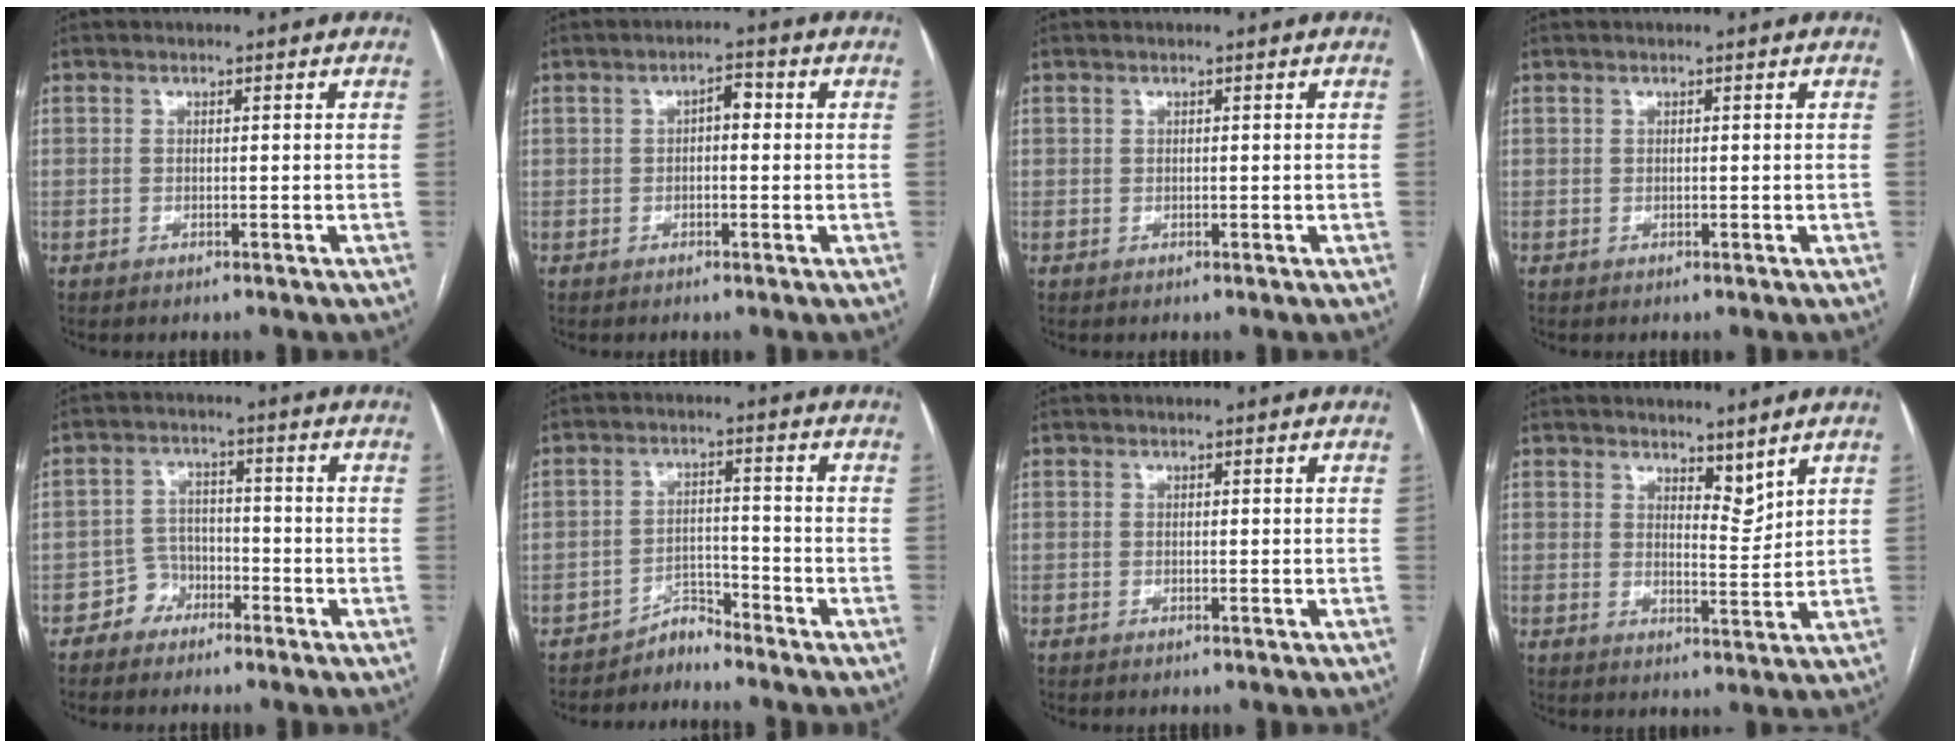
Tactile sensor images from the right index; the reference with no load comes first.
{"total": 2.7, "force": [0.3, 1.3, 2.3], "torque": [-0.036, 0.018, 0.003]}
{"total": 0.0}
{"total": 0.0}
{"total": 4.0, "force": [-2.5, 3.1, 0.2], "torque": [0.002, 0.014, -0.048]}
{"total": 3.1, "force": [-2.9, 0.8, -0.7], "torque": [0.023, 0.003, -0.049]}
{"total": 0.0}
{"total": 0.9, "force": [0.7, 0.3, 0.5], "torque": [-0.011, -0.003, 0.012]}